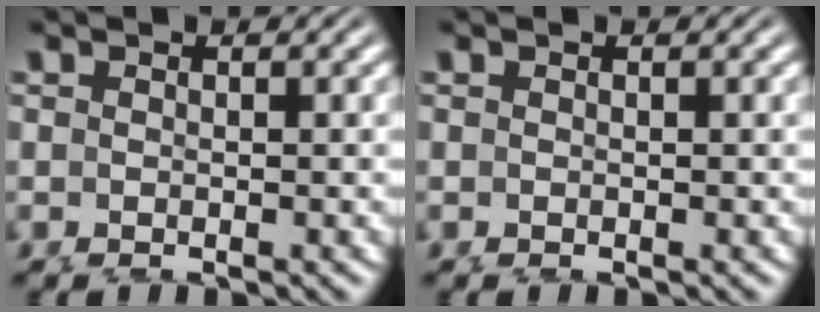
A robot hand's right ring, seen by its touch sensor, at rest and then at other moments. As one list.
[{"total": 0.0}]